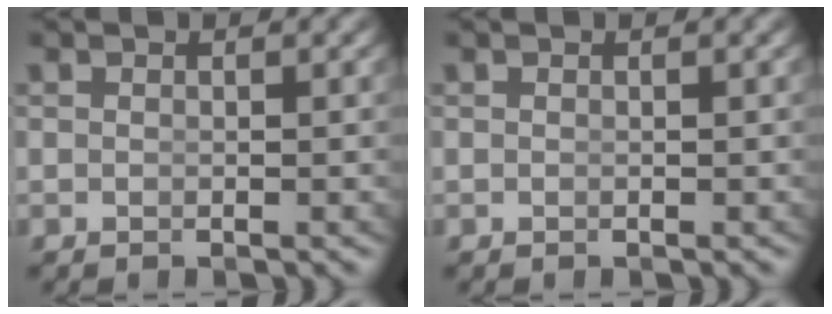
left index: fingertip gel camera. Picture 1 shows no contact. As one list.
[{"total": 0.0}]